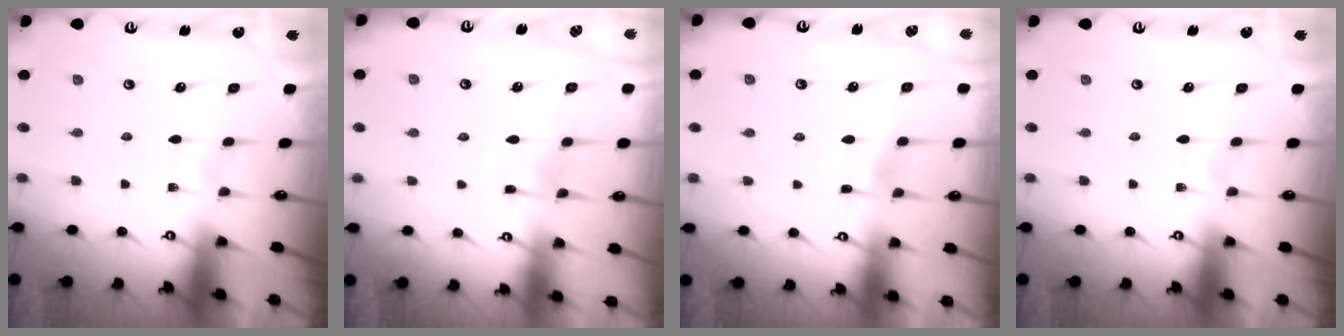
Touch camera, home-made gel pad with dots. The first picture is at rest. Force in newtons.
{"total": 4.9, "press": 4.8, "slide": 0.5}
{"total": 2.2, "press": 2.2, "slide": 0.3}
{"total": 0.0}